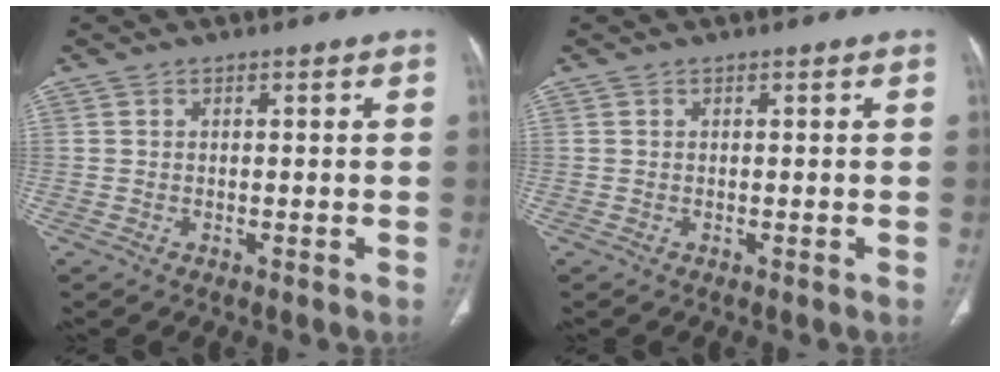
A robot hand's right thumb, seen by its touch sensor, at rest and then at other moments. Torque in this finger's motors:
{"motor_torque": [0.00, 0.00, 0.00, 0.00, 0.00]}